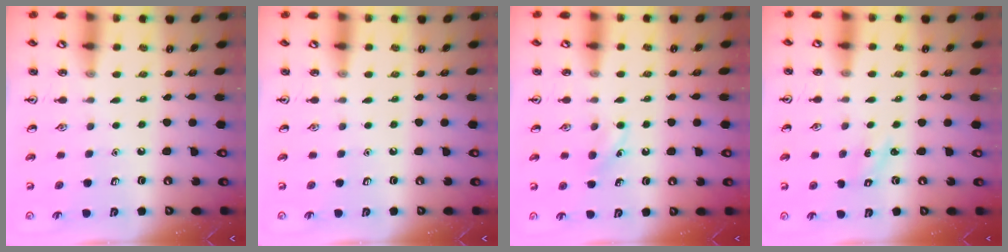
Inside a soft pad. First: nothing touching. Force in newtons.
{"total": 0.0}
{"total": 4.2, "press": 4.0, "slide": 1.3}
{"total": 1.3, "press": 1.2, "slide": 0.4}